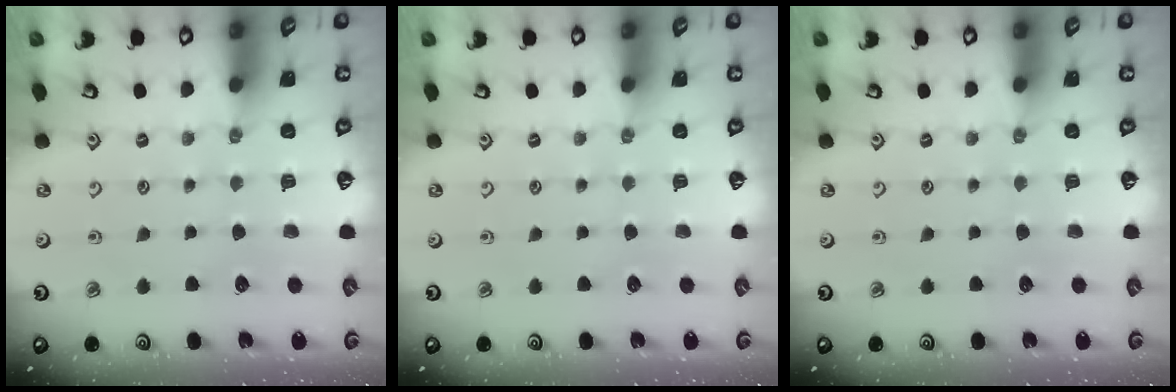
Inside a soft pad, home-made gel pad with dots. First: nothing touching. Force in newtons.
{"total": 0.0}
{"total": 0.0}